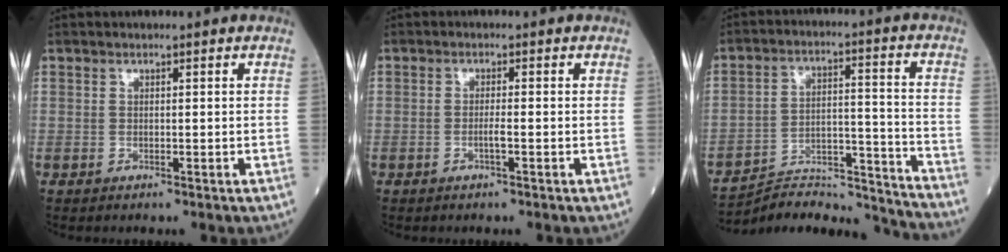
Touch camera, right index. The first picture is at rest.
{"total": 1.5, "force": [-0.7, -0.1, 1.3], "torque": [-0.026, 0.000, -0.014]}
{"total": 17.1, "force": [-16.9, -0.1, 2.0], "torque": [-0.029, 0.030, -0.258]}